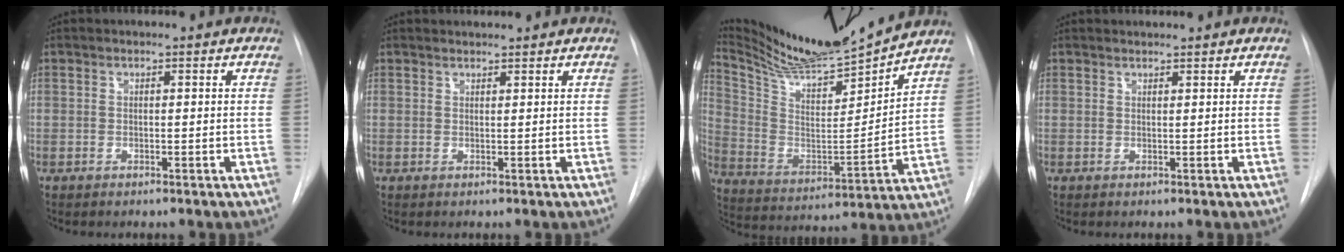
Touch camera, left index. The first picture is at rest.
{"total": 0.9, "force": [0.9, -0.1, -0.1], "torque": [-0.004, 0.005, 0.022]}
{"total": 17.4, "force": [16.4, -0.1, 5.8], "torque": [-0.119, -0.030, 0.283]}
{"total": 0.7, "force": [0.7, -0.2, -0.1], "torque": [-0.004, 0.004, 0.017]}